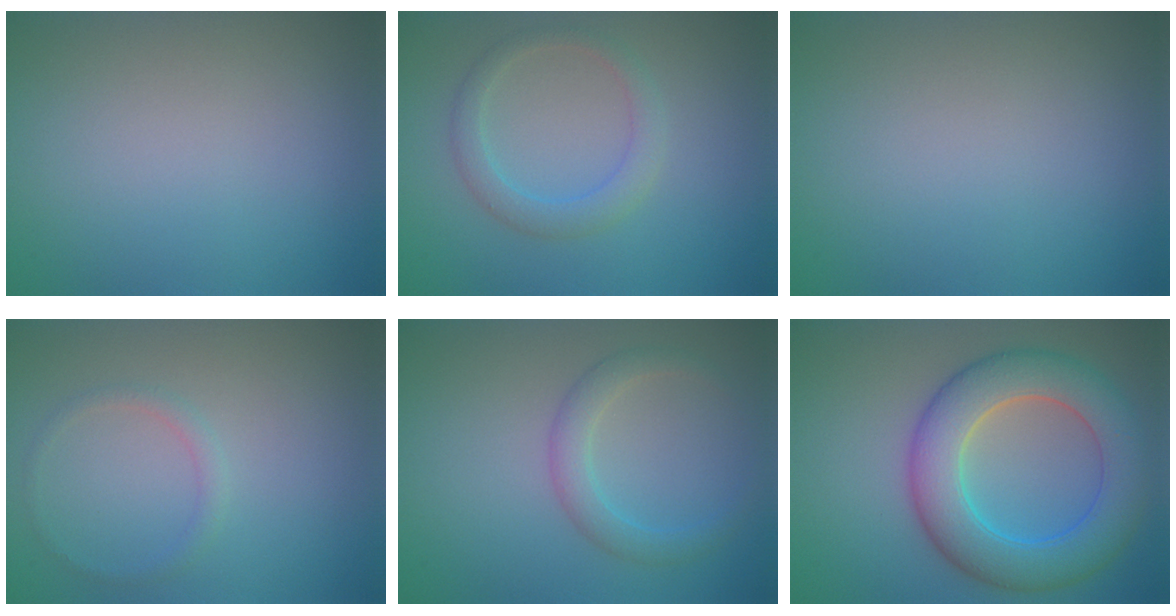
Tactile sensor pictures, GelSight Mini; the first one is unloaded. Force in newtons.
{"total": 2.4, "press": 2.4, "slide": 0.2}
{"total": 0.0}
{"total": 1.0, "press": 1.0, "slide": 0.1}
{"total": 2.4, "press": 2.4, "slide": 0.1}
{"total": 8.4, "press": 8.4, "slide": 0.6}